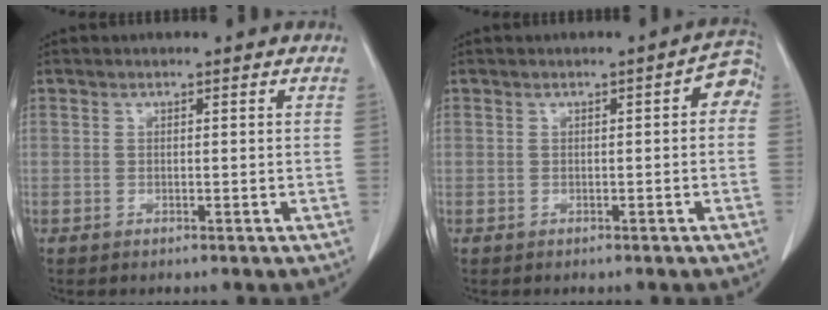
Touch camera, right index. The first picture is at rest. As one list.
[{"total": 3.2, "force": [0.2, 1.1, 3.0], "torque": [-0.027, 0.013, -0.003]}]